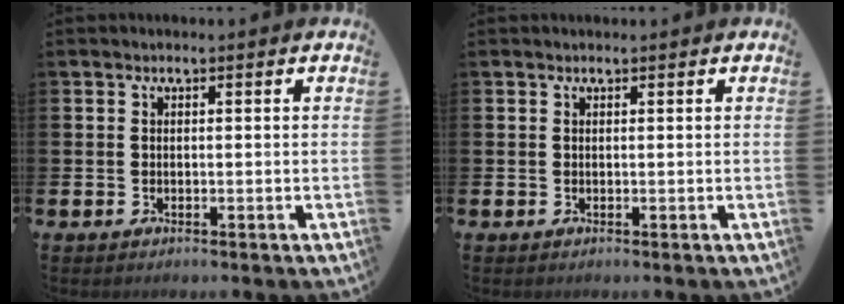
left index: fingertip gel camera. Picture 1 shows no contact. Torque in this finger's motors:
{"motor_torque": [0.06, -0.13, -0.20, 0.02]}